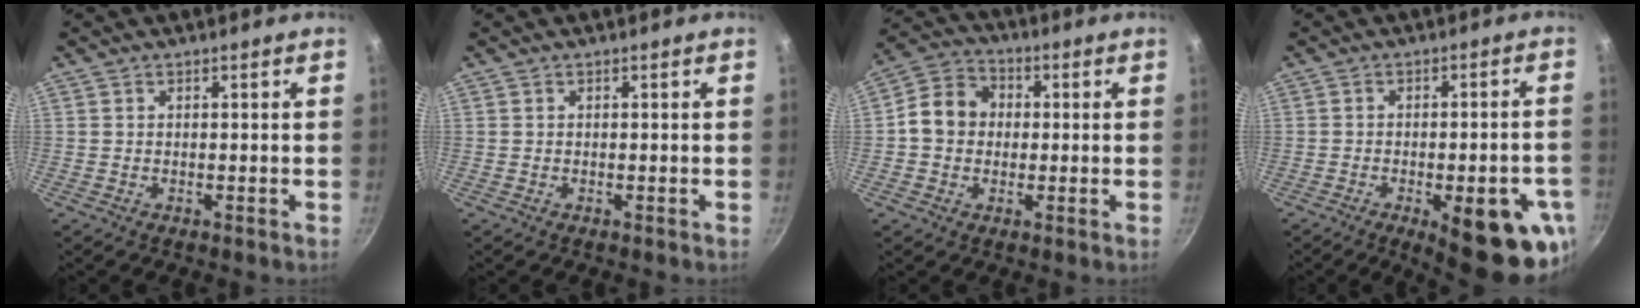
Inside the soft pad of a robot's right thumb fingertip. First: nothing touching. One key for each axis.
{"total": 0.0}
{"total": 9.1, "fx": 0.2, "fy": 7.7, "fz": 4.7, "tx": -0.055, "ty": 0.019, "tz": -0.019}
{"total": 16.7, "fx": -6.5, "fy": 5.7, "fz": 14.3, "tx": -0.147, "ty": 0.011, "tz": -0.077}